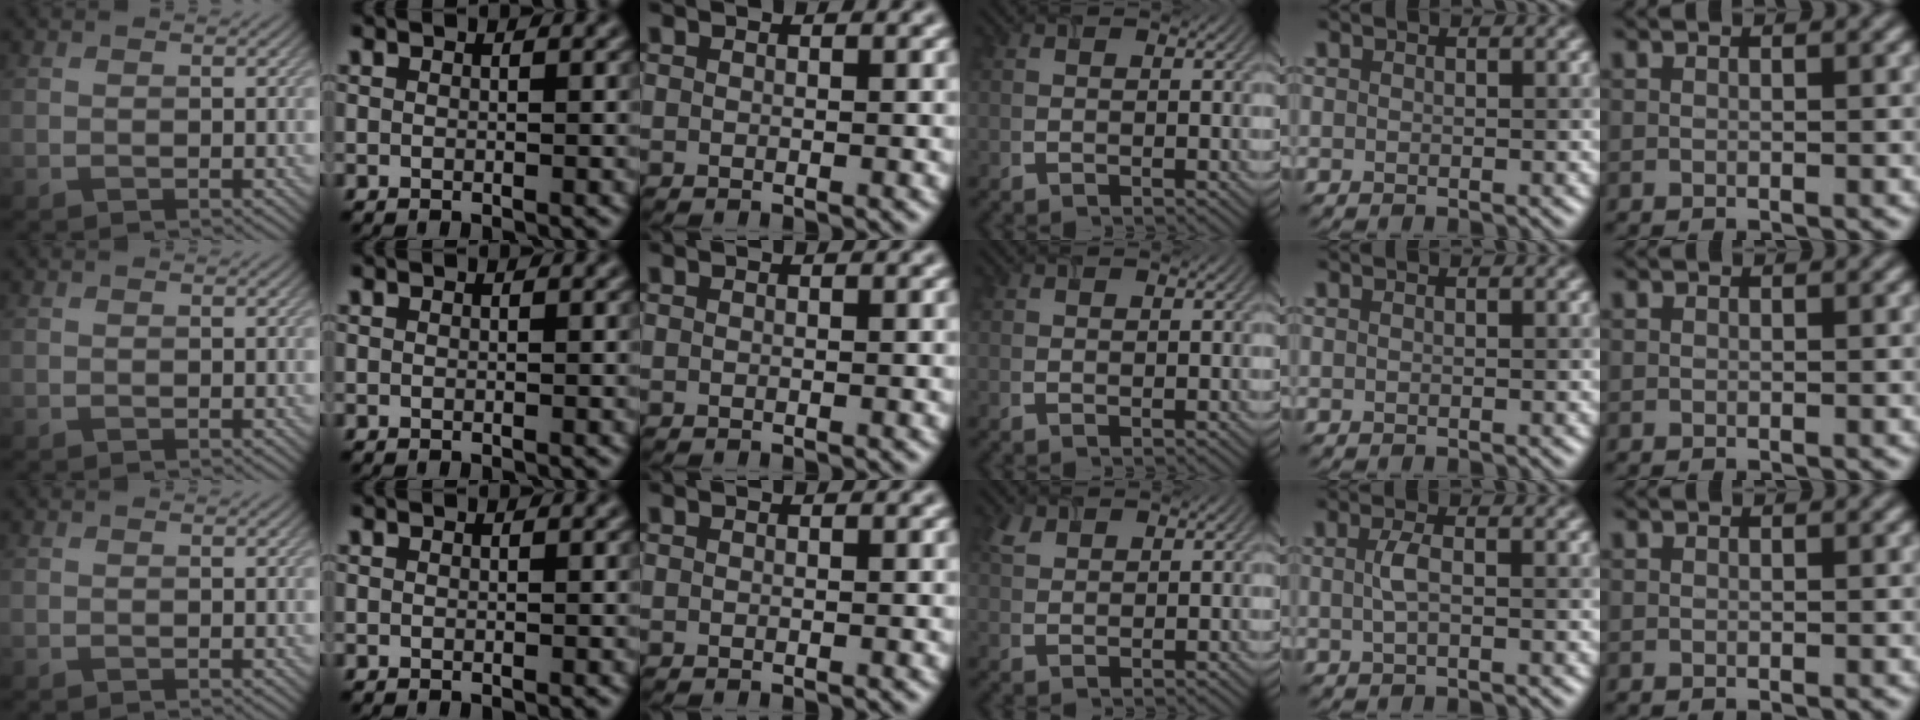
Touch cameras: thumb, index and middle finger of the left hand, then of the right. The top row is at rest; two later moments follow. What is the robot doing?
{"motion": "insert", "object": "airpods case & airpods"}